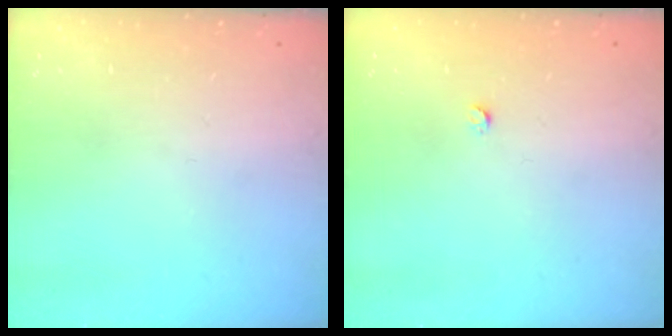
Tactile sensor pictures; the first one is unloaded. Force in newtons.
{"total": 2.4, "press": 2.4, "slide": 0.3}